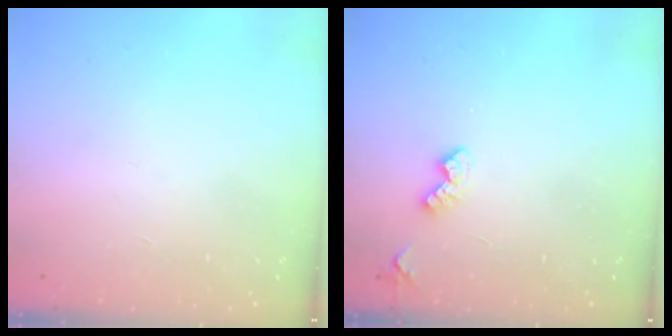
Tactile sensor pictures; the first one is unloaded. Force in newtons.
{"total": 4.3, "press": 4.3, "slide": 0.7}